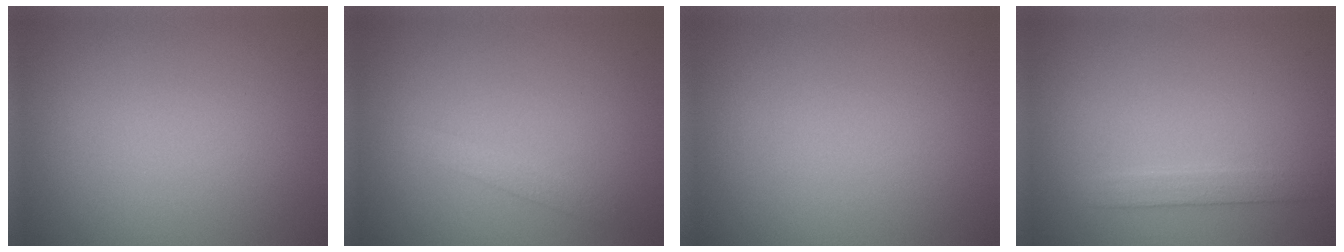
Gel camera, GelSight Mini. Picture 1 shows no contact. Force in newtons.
{"total": 1.4, "press": 1.4, "slide": 0.0}
{"total": 0.0}
{"total": 1.8, "press": 1.8, "slide": 0.1}